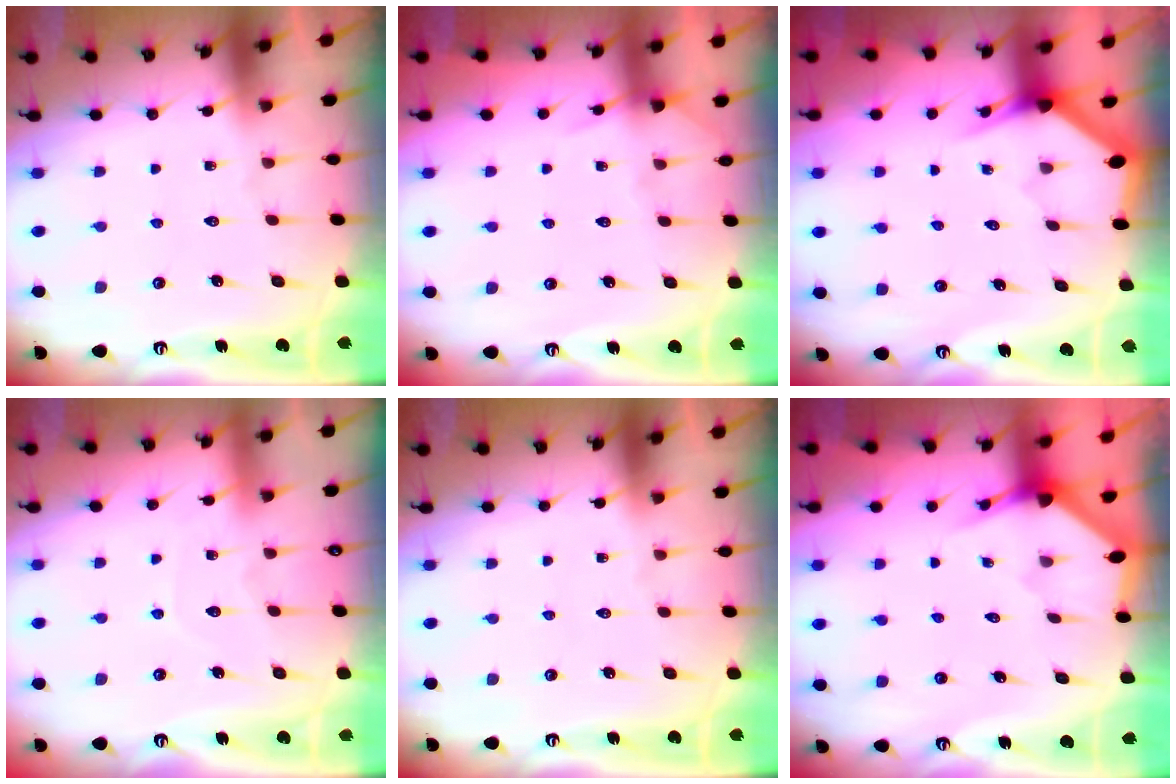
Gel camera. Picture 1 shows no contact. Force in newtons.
{"total": 5.0, "press": 4.9, "slide": 0.6}
{"total": 3.0, "press": 3.0, "slide": 0.2}
{"total": 5.4, "press": 5.4, "slide": 0.5}
{"total": 0.0}
{"total": 2.2, "press": 2.2, "slide": 0.2}